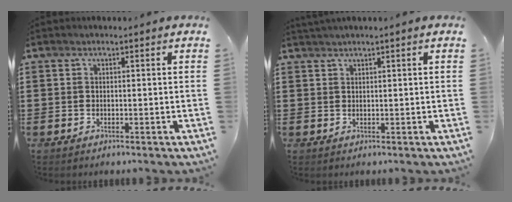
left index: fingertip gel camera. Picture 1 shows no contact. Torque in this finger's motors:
{"motor_torque": [1.21, -0.93, 0.17, 0.06]}